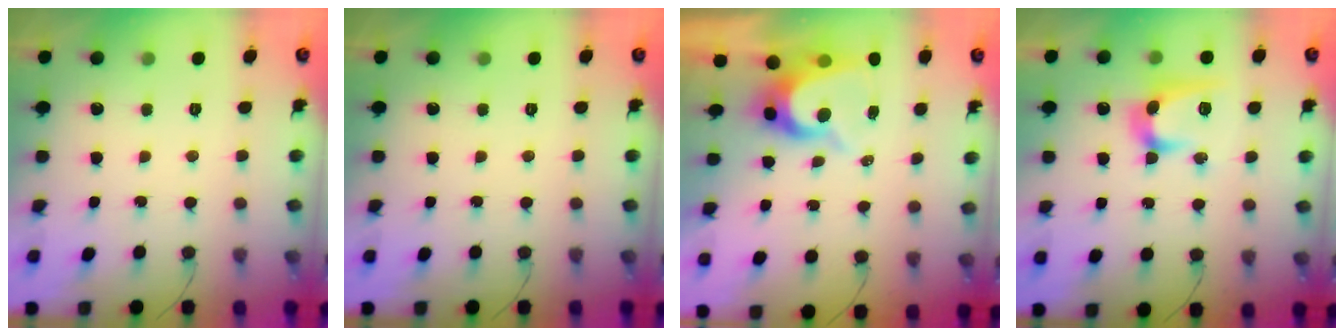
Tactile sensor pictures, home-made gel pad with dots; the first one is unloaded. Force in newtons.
{"total": 0.0}
{"total": 9.4, "press": 9.4, "slide": 0.9}
{"total": 12.6, "press": 12.6, "slide": 0.4}